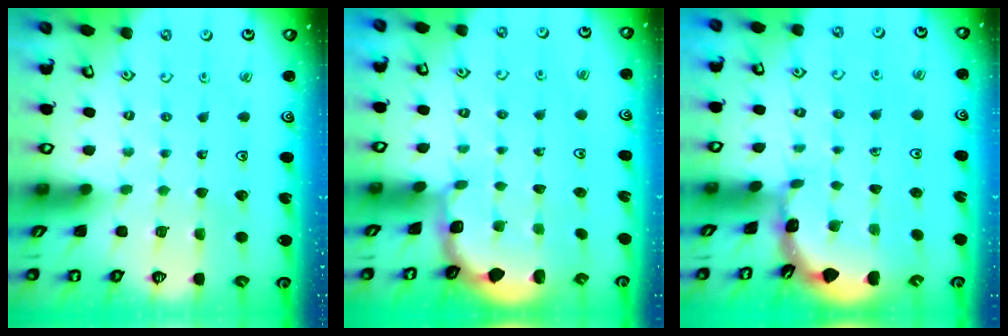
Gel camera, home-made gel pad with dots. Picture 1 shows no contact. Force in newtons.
{"total": 2.0, "press": 1.8, "slide": 0.7}
{"total": 1.8, "press": 1.8, "slide": 0.1}